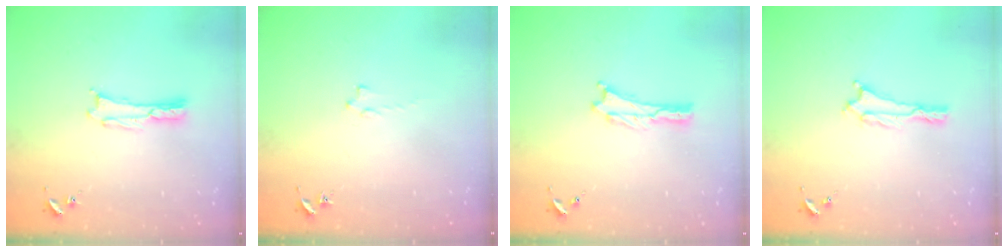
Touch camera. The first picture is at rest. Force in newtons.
{"total": 0.8, "press": 0.7, "slide": 0.2}
{"total": 0.0}
{"total": 0.0}